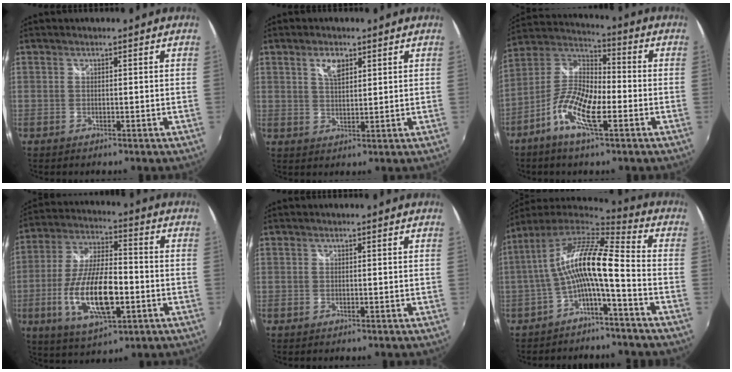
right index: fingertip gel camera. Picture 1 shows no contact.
{"total": 4.0, "force": [2.1, 1.9, 2.8], "torque": [-0.047, 0.003, 0.039]}
{"total": 12.3, "force": [-4.8, 4.1, 10.5], "torque": [-0.216, 0.005, -0.103]}
{"total": 17.1, "force": [-4.7, 6.2, 15.2], "torque": [-0.311, -0.012, -0.083]}
{"total": 0.0}
{"total": 13.5, "force": [-1.7, 2.2, 13.2], "torque": [-0.251, 0.015, -0.038]}